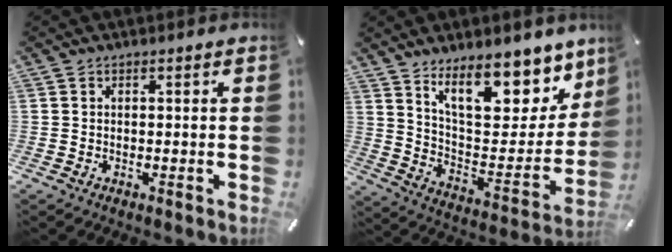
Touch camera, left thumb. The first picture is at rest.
{"total": 19.3, "force": [13.7, 8.4, 10.6], "torque": [-0.150, -0.098, 0.235]}